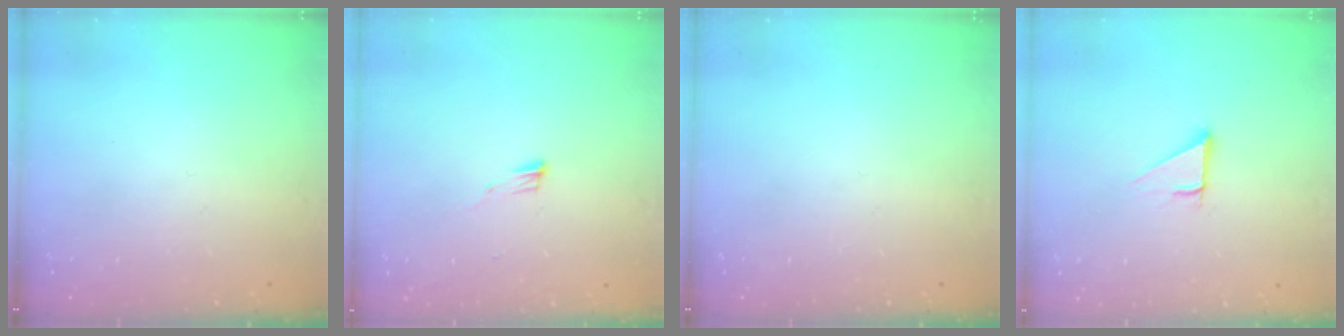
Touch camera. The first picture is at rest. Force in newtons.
{"total": 5.1, "press": 4.9, "slide": 1.1}
{"total": 0.0}
{"total": 2.7, "press": 2.7, "slide": 0.0}